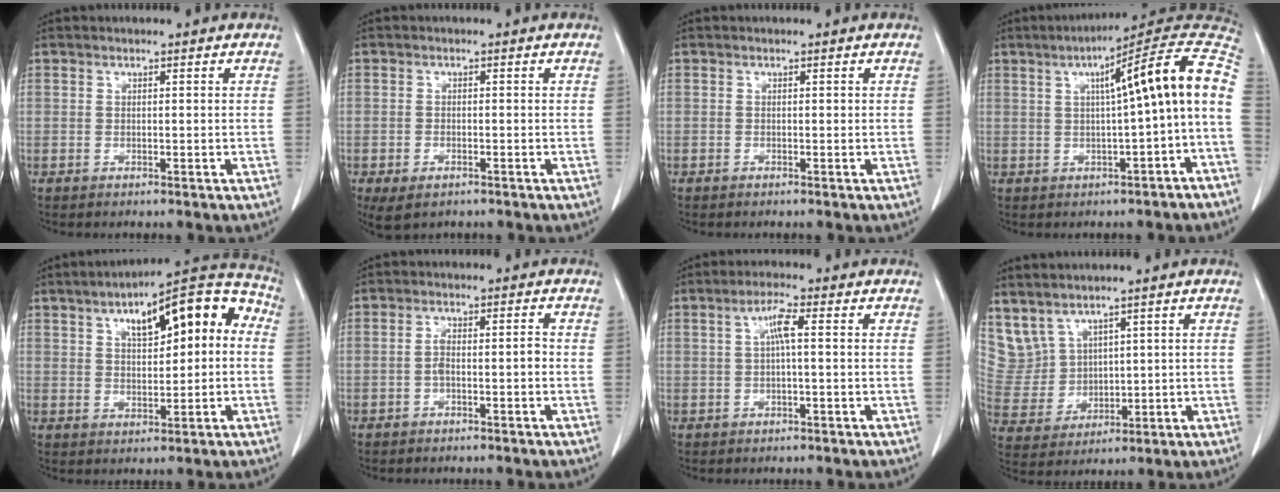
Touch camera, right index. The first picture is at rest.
{"total": 4.1, "force": [-2.4, 2.0, 2.5], "torque": [-0.048, -0.008, -0.033]}
{"total": 0.0}
{"total": 13.4, "force": [0.7, 0.1, 13.3], "torque": [-0.181, 0.040, 0.002]}
{"total": 14.4, "force": [3.5, 5.3, 12.9], "torque": [-0.171, 0.045, 0.046]}
{"total": 2.9, "force": [-1.1, 0.8, 2.5], "torque": [-0.043, 0.008, -0.018]}
{"total": 3.3, "force": [0.5, 0.4, 3.3], "torque": [-0.062, 0.008, 0.009]}
{"total": 8.6, "force": [5.8, 5.9, 2.3], "torque": [-0.071, 0.020, 0.147]}